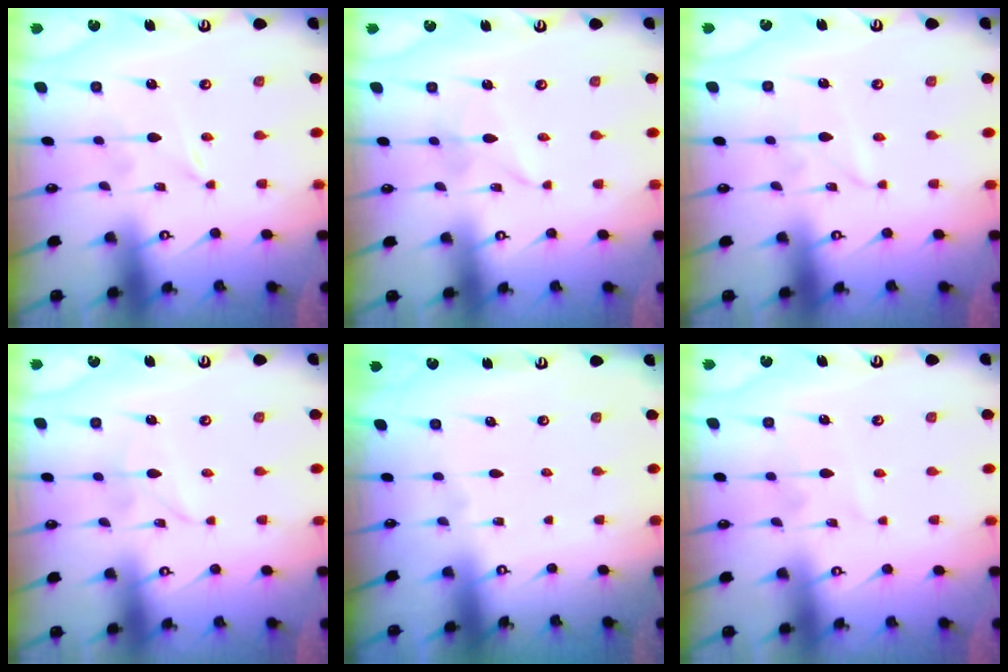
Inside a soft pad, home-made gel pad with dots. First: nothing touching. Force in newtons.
{"total": 2.0, "press": 2.0, "slide": 0.1}
{"total": 1.6, "press": 1.5, "slide": 0.1}
{"total": 2.7, "press": 2.7, "slide": 0.3}
{"total": 0.0}
{"total": 3.7, "press": 3.7, "slide": 0.4}